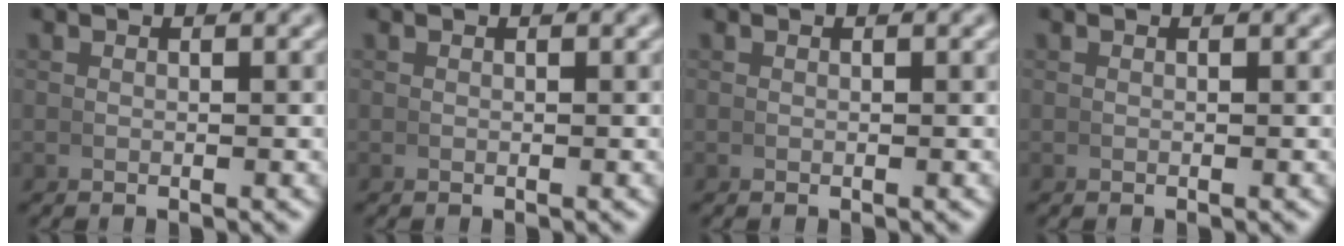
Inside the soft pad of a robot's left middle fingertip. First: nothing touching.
{"total": 0.0}
{"total": 0.0}
{"total": 0.0}